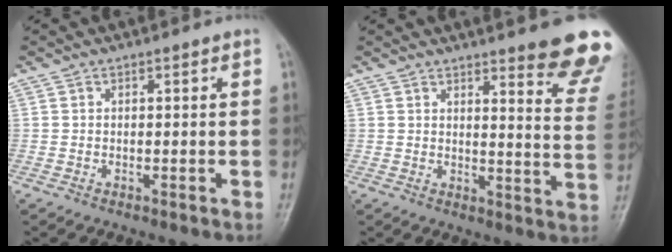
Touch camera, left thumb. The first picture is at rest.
{"total": 13.8, "force": [10.3, 2.0, 8.9], "torque": [-0.074, -0.068, 0.112]}